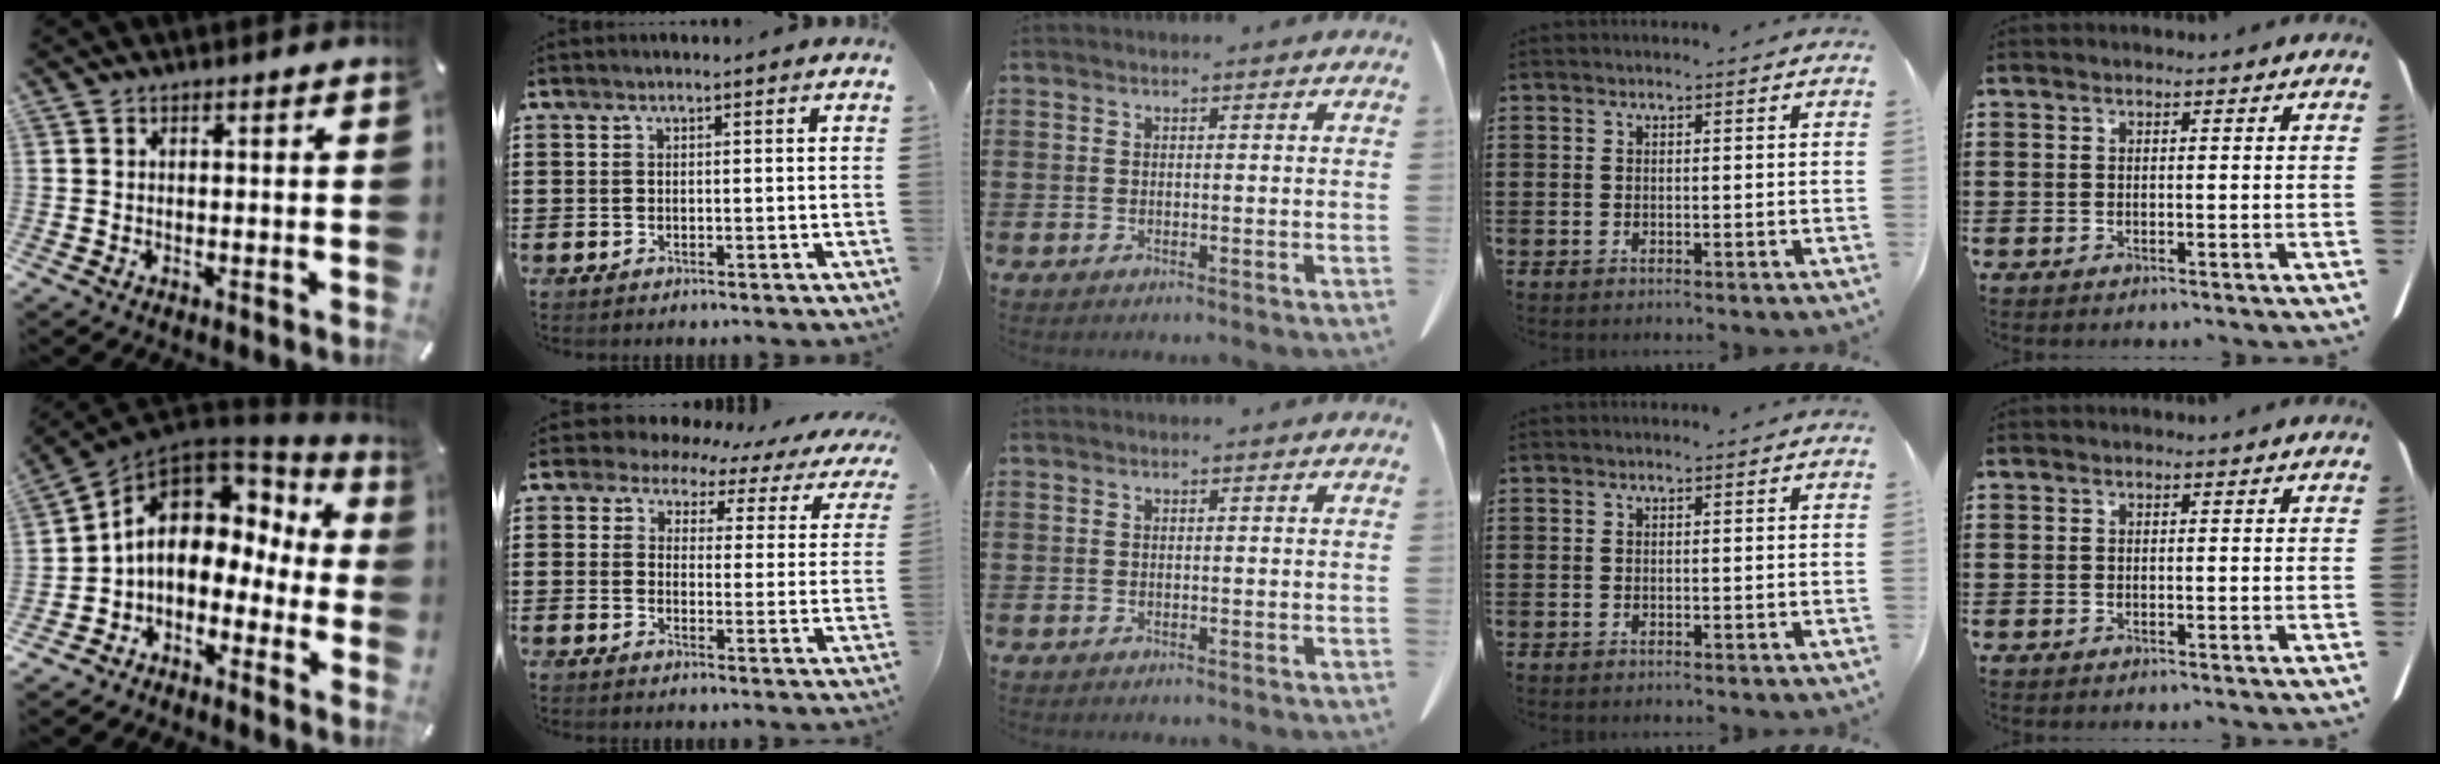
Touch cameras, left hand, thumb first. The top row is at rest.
{"thumb": {"total": 9.5, "force": [1.4, 7.2, 5.9], "torque": [-0.115, -0.011, 0.021]}, "index": {"total": 4.6, "force": [3.8, 2.4, 1.1], "torque": [-0.047, -0.016, 0.063]}}